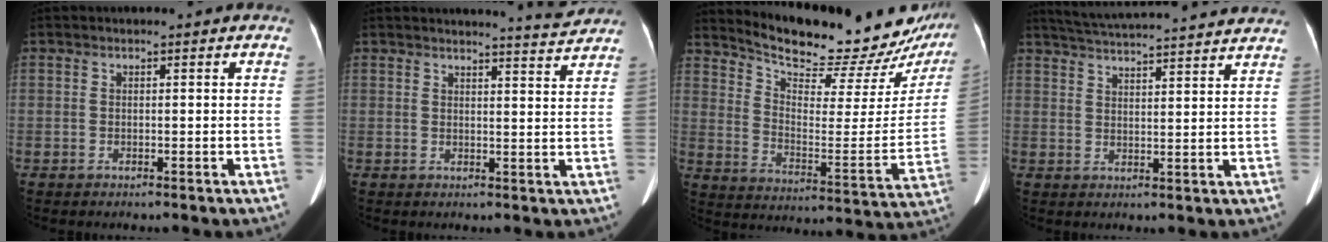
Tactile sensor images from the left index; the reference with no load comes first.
{"total": 4.5, "force": [4.5, -0.7, 0.3], "torque": [-0.016, -0.022, 0.048]}
{"total": 23.2, "force": [21.4, 5.2, 7.2], "torque": [-0.112, -0.071, 0.285]}
{"total": 19.9, "force": [18.6, 0.7, 7.1], "torque": [-0.121, 0.006, 0.248]}